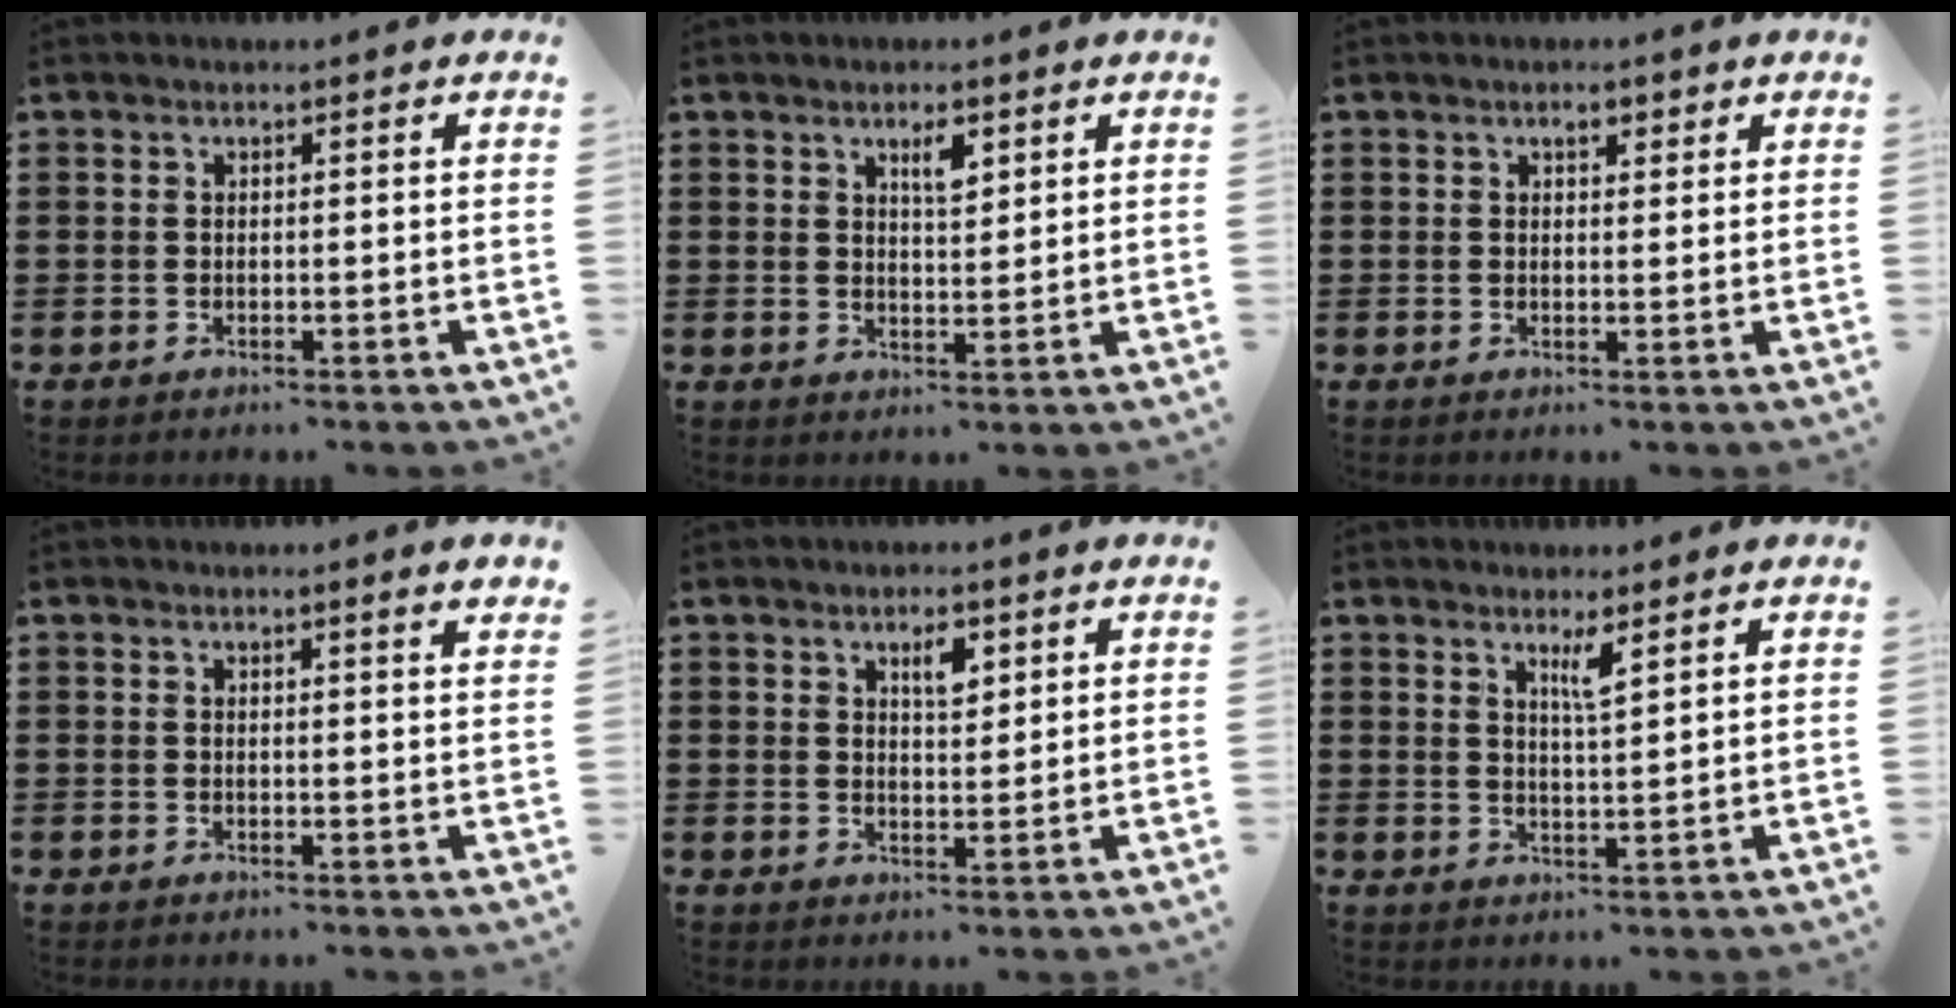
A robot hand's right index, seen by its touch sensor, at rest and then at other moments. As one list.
[{"total": 3.0, "force": [1.8, 1.0, 2.2], "torque": [-0.032, -0.001, 0.027]}, {"total": 1.7, "force": [1.0, 0.8, 1.1], "torque": [-0.016, 0.001, 0.015]}, {"total": 1.1, "force": [0.9, -0.3, 0.6], "torque": [-0.012, -0.003, 0.017]}, {"total": 3.2, "force": [1.8, 1.3, 2.3], "torque": [-0.034, 0.000, 0.027]}, {"total": 2.9, "force": [2.0, 0.2, 2.2], "torque": [-0.038, -0.003, 0.031]}]